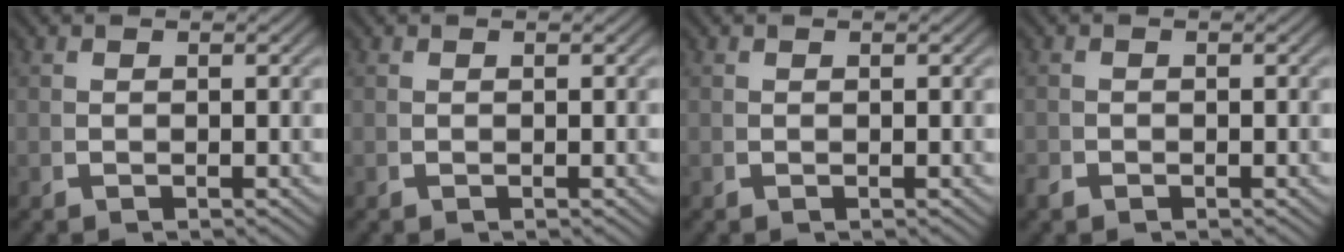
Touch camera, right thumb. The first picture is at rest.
{"total": 0.0}
{"total": 0.0}
{"total": 0.7, "force": [-0.7, 0.3, 0.0], "torque": [0.001, -0.004, -0.013]}